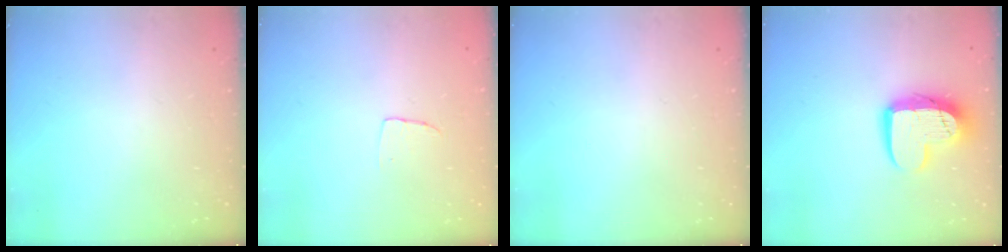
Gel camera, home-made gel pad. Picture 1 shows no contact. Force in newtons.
{"total": 2.9, "press": 2.9, "slide": 0.1}
{"total": 0.0}
{"total": 12.7, "press": 12.7, "slide": 1.0}